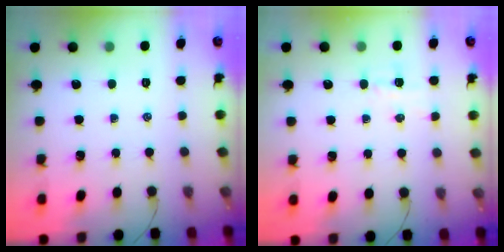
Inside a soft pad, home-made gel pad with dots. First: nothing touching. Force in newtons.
{"total": 3.5, "press": 3.4, "slide": 0.8}